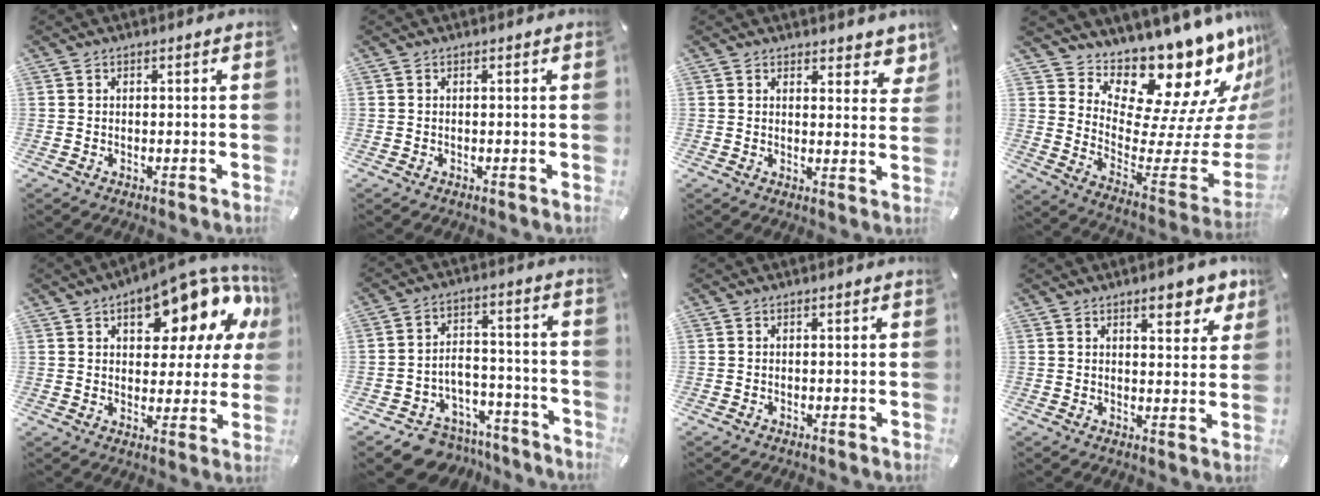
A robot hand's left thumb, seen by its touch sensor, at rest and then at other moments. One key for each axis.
{"total": 0.0}
{"total": 4.5, "fx": 3.5, "fy": 2.4, "fz": 1.4, "tx": 0.003, "ty": -0.025, "tz": 0.057}
{"total": 18.0, "fx": 15.3, "fy": 6.0, "fz": 7.2, "tx": -0.070, "ty": -0.164, "tz": 0.247}
{"total": 17.1, "fx": 10.6, "fy": 7.7, "fz": 11.0, "tx": -0.146, "ty": -0.078, "tz": 0.173}
{"total": 7.3, "fx": -4.7, "fy": 5.5, "fz": 1.2, "tx": -0.012, "ty": 0.026, "tz": -0.078}
{"total": 0.0}
{"total": 7.6, "fx": 5.0, "fy": 3.2, "fz": 4.7, "tx": -0.057, "ty": -0.025, "tz": 0.081}